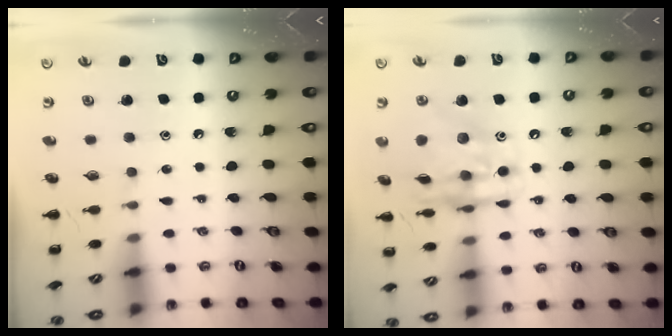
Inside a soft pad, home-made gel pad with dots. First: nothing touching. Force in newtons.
{"total": 15.4, "press": 15.0, "slide": 3.5}